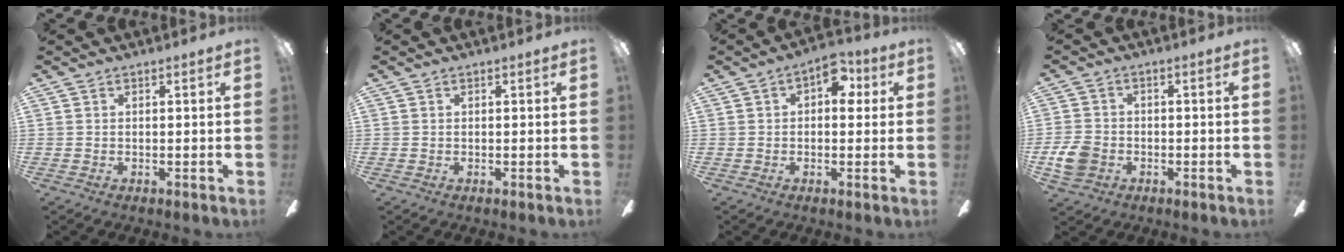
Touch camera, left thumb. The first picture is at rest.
{"total": 0.0}
{"total": 8.2, "force": [2.2, 4.9, 6.2], "torque": [-0.069, 0.001, 0.034]}
{"total": 6.7, "force": [-2.3, 5.2, 3.5], "torque": [-0.074, 0.014, -0.043]}